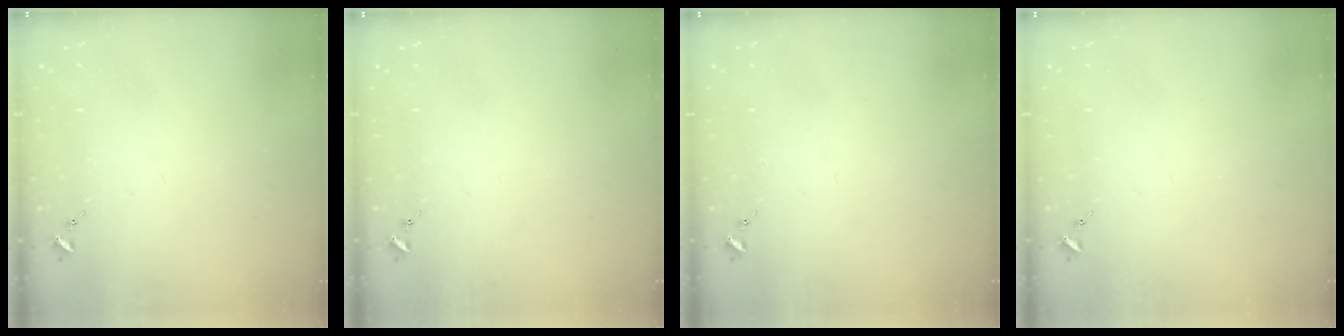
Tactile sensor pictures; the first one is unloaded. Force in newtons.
{"total": 0.0}
{"total": 0.0}
{"total": 0.0}